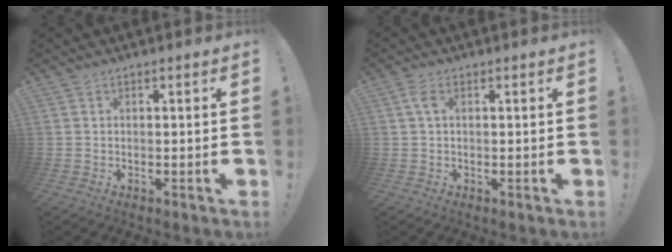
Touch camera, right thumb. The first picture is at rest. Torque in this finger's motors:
{"motor_torque": [1.34, 0.49, 0.43, -0.44, 0.00]}